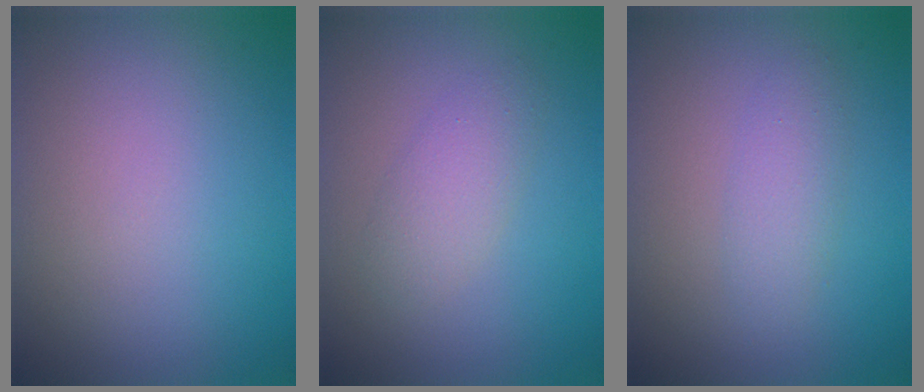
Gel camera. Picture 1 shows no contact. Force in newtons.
{"total": 2.2, "press": 2.2, "slide": 0.1}
{"total": 1.9, "press": 1.9, "slide": 0.1}